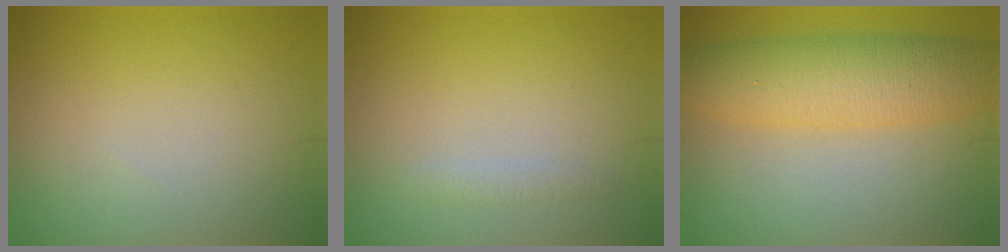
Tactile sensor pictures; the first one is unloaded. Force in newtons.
{"total": 0.8, "press": 0.8, "slide": 0.0}
{"total": 7.0, "press": 7.0, "slide": 0.1}